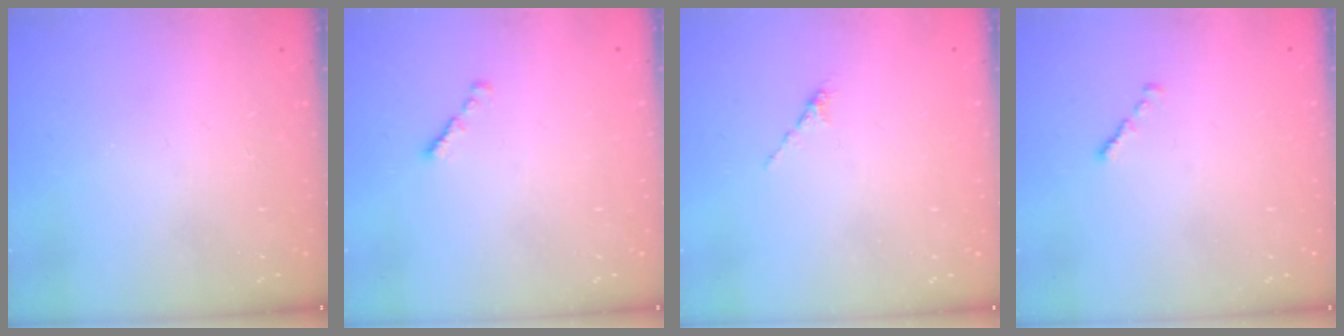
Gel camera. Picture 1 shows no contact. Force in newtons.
{"total": 1.3, "press": 1.1, "slide": 0.6}
{"total": 0.0}
{"total": 0.7, "press": 0.6, "slide": 0.4}